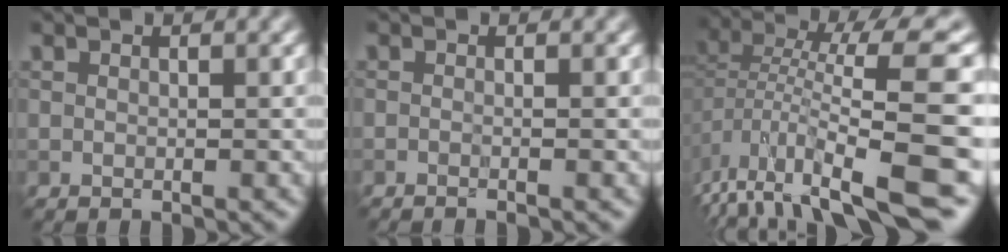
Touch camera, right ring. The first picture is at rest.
{"total": 1.2, "force": [-0.6, 0.4, 1.0], "torque": [-0.004, -0.006, -0.017]}
{"total": 9.2, "force": [-2.9, 2.5, 8.4], "torque": [-0.150, 0.027, -0.045]}